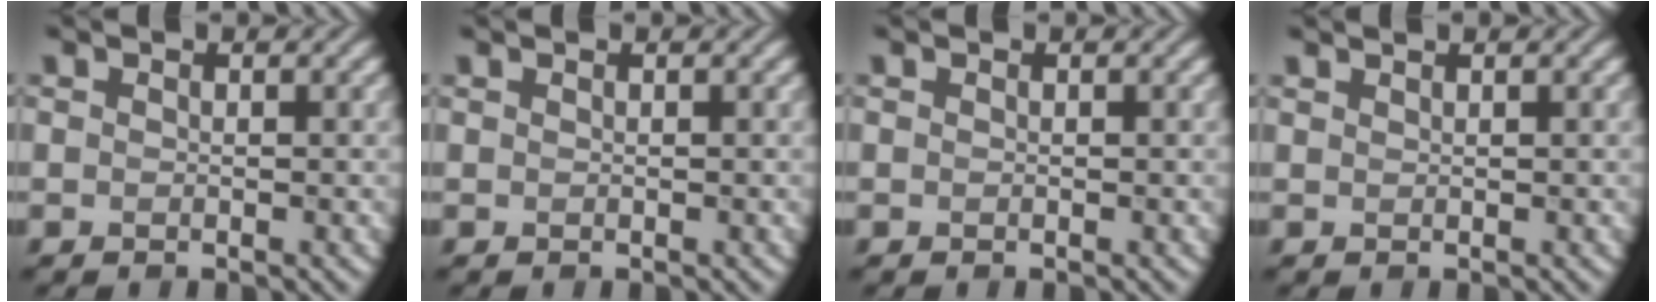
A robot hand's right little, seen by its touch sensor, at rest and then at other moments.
{"total": 0.0}
{"total": 0.0}
{"total": 0.7, "force": [0.6, 0.1, 0.2], "torque": [-0.003, 0.000, 0.009]}